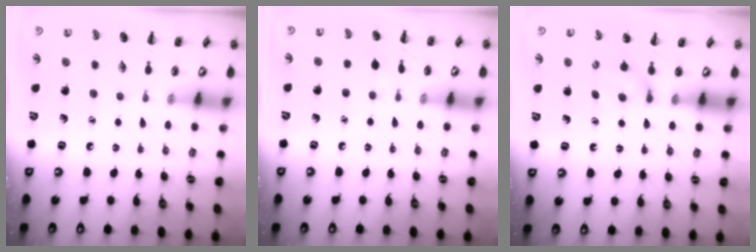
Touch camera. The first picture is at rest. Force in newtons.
{"total": 3.0, "press": 2.7, "slide": 1.2}
{"total": 6.6, "press": 6.3, "slide": 1.8}